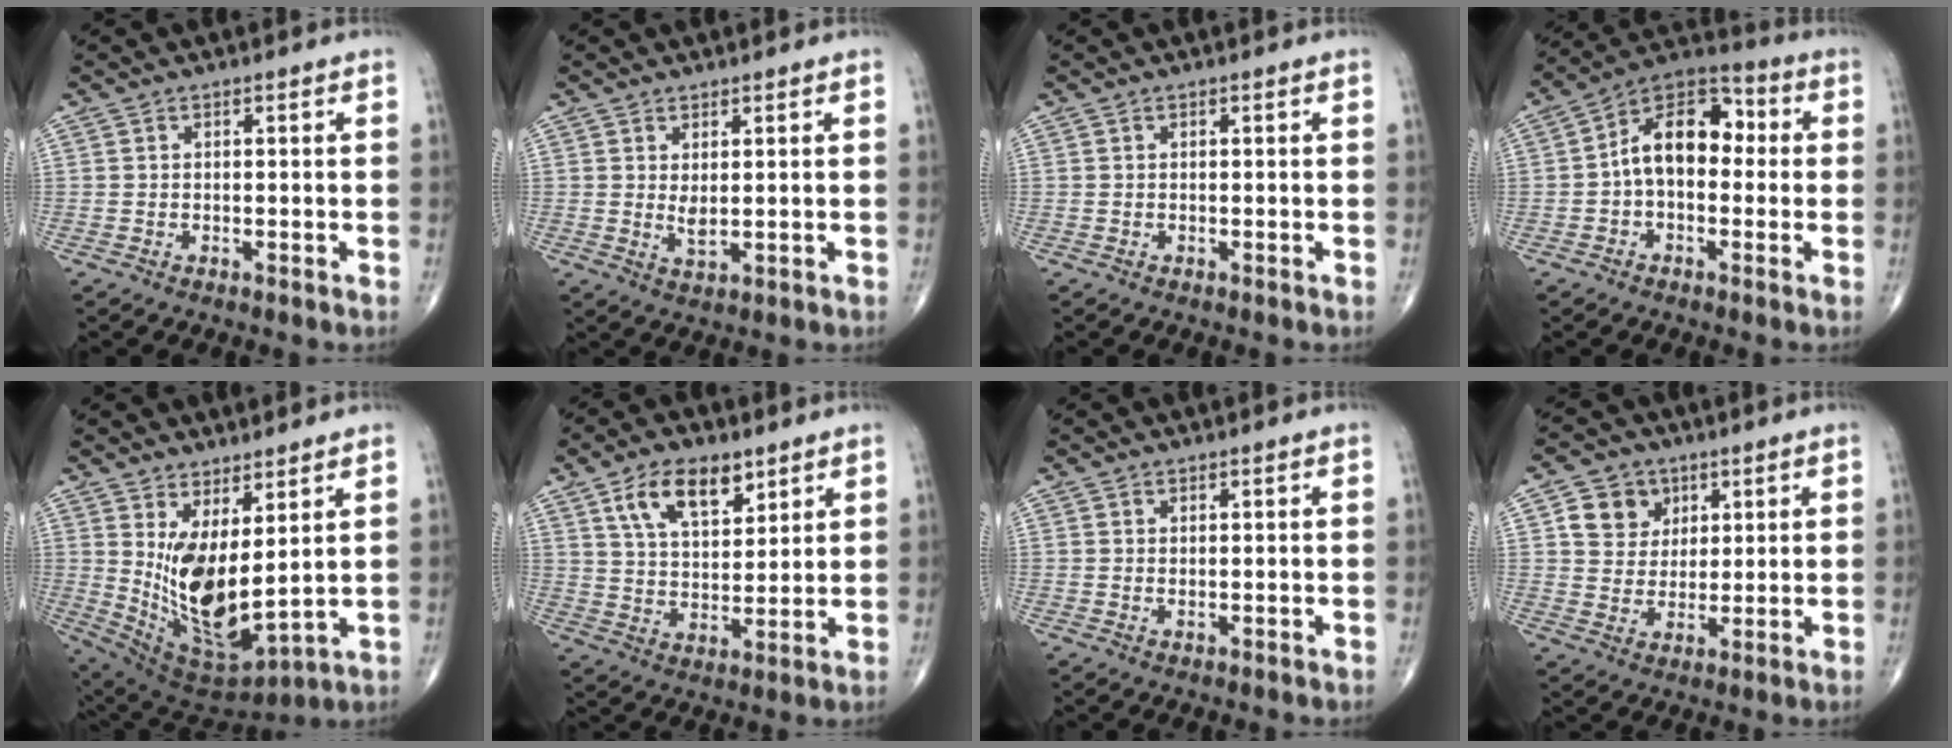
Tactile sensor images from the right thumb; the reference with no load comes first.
{"total": 2.6, "force": [0.6, 1.1, 2.2], "torque": [-0.039, -0.012, 0.016]}
{"total": 0.0}
{"total": 12.7, "force": [0.1, 8.1, 9.8], "torque": [-0.133, 0.042, -0.014]}
{"total": 14.4, "force": [3.6, 5.9, 12.6], "torque": [-0.227, -0.050, 0.092]}
{"total": 11.2, "force": [6.2, 5.8, 7.3], "torque": [-0.109, -0.029, 0.117]}
{"total": 0.6, "force": [0.3, 0.2, 0.5], "torque": [-0.009, -0.004, 0.006]}
{"total": 7.7, "force": [3.1, 6.6, 2.4], "torque": [-0.011, -0.010, 0.055]}